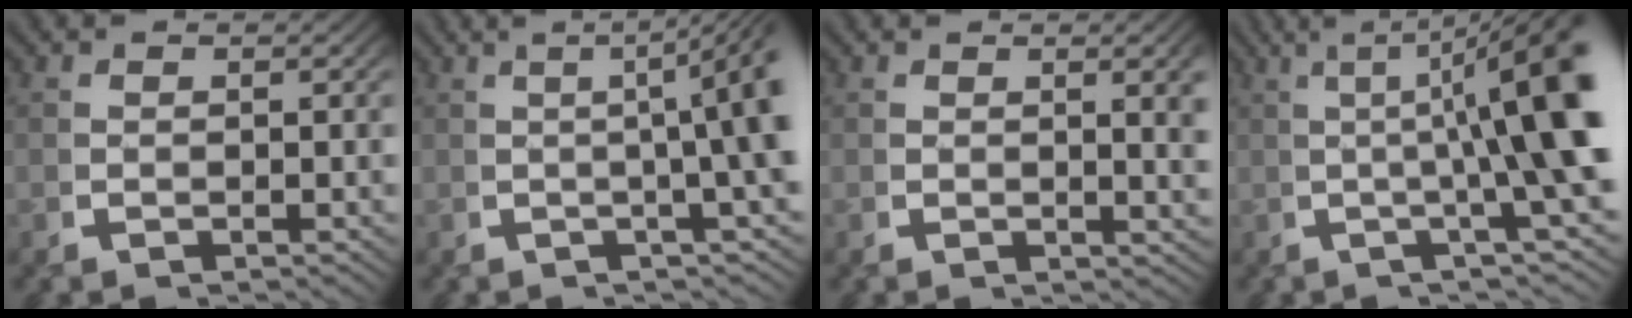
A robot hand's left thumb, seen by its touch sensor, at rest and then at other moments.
{"total": 9.9, "force": [1.9, 4.0, 8.8], "torque": [-0.100, 0.033, 0.007]}
{"total": 2.8, "force": [0.7, 0.5, 2.7], "torque": [-0.034, -0.003, 0.011]}
{"total": 11.9, "force": [1.8, 4.6, 10.8], "torque": [-0.137, 0.004, 0.015]}